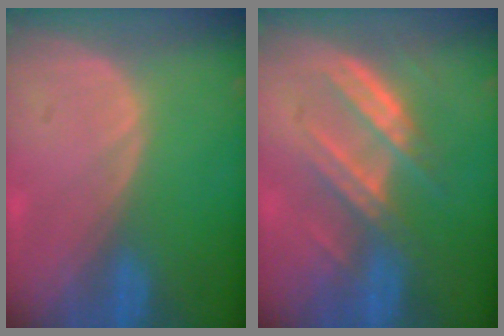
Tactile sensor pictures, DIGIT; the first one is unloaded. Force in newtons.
{"total": 6.6, "press": 6.5, "slide": 0.9}